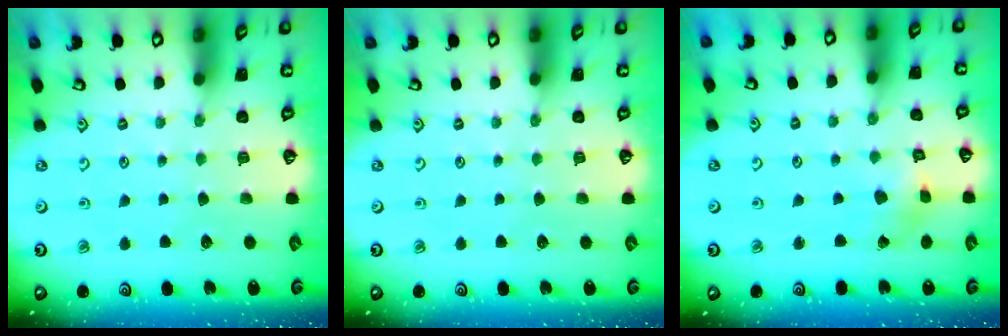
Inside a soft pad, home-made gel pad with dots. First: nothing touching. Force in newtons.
{"total": 0.0}
{"total": 2.4, "press": 2.4, "slide": 0.5}